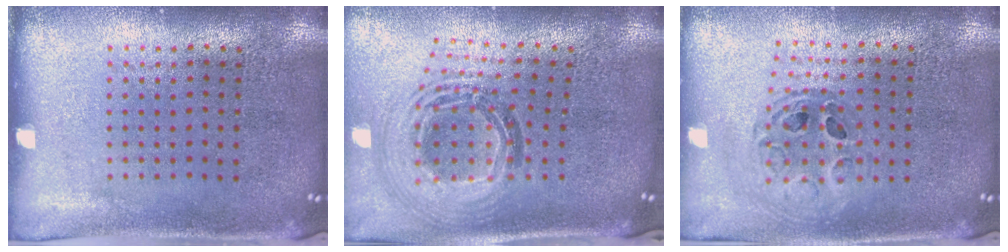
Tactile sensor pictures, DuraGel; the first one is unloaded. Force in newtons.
{"total": 1.6, "press": 1.4, "slide": 0.8}
{"total": 0.7, "press": 0.7, "slide": 0.1}